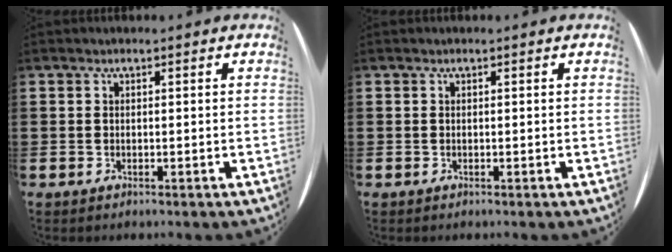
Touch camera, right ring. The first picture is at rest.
{"total": 0.0}